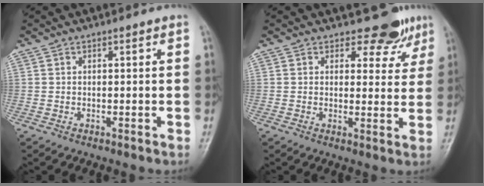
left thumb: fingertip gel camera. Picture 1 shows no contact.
{"total": 6.1, "force": [4.9, 3.4, 1.2], "torque": [0.015, -0.037, 0.052]}